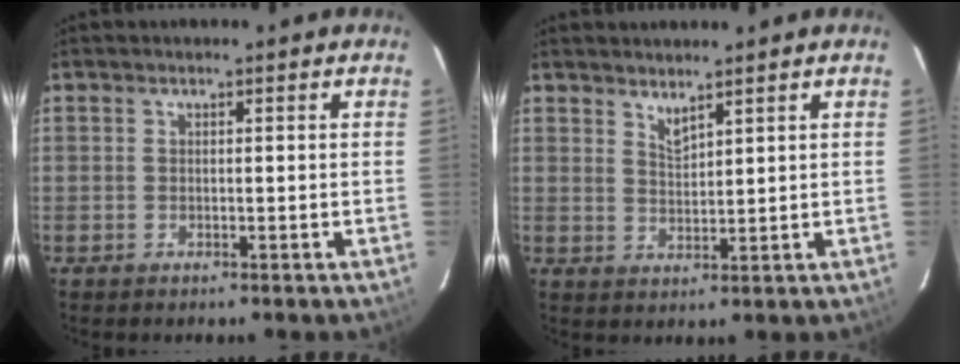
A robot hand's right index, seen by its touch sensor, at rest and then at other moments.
{"total": 2.7, "force": [2.3, 0.4, 1.2], "torque": [-0.021, 0.000, 0.041]}